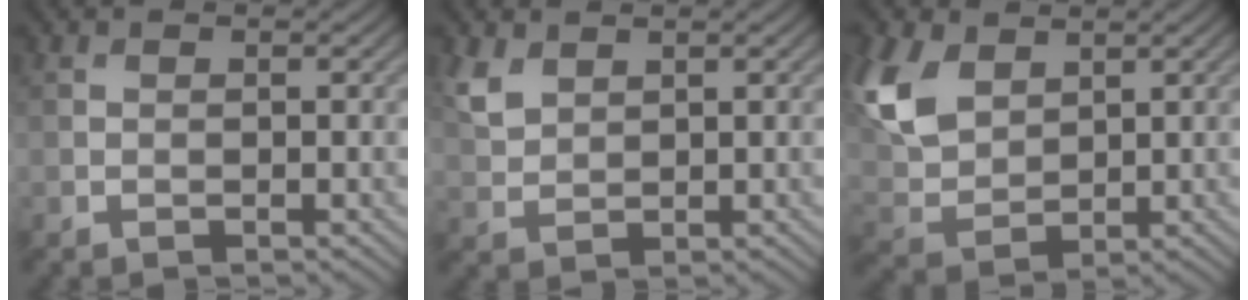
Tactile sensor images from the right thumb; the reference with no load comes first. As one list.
[{"total": 3.3, "force": [2.1, 1.9, 1.7], "torque": [-0.046, 0.000, 0.048]}, {"total": 9.8, "force": [4.2, 6.2, 6.3], "torque": [-0.189, 0.017, 0.088]}]